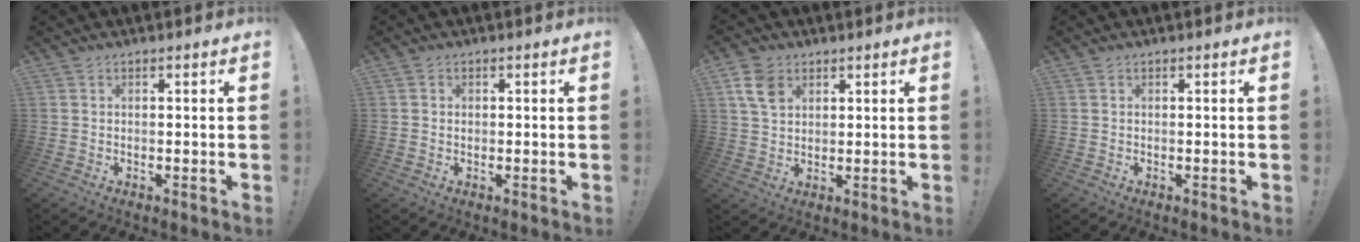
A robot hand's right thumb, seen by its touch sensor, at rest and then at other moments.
{"total": 1.0, "force": [0.1, 1.0, 0.1], "torque": [-0.001, 0.003, 0.002]}
{"total": 7.9, "force": [3.7, 5.5, 4.4], "torque": [-0.077, -0.006, 0.072]}
{"total": 0.0}